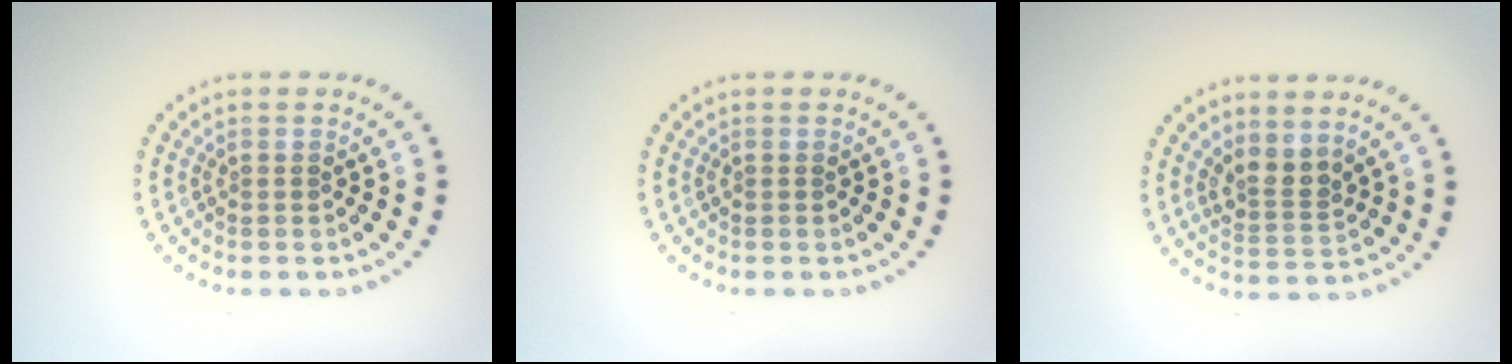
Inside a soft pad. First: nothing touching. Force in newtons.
{"total": 0.0}
{"total": 2.5, "press": 1.8, "slide": 1.7}